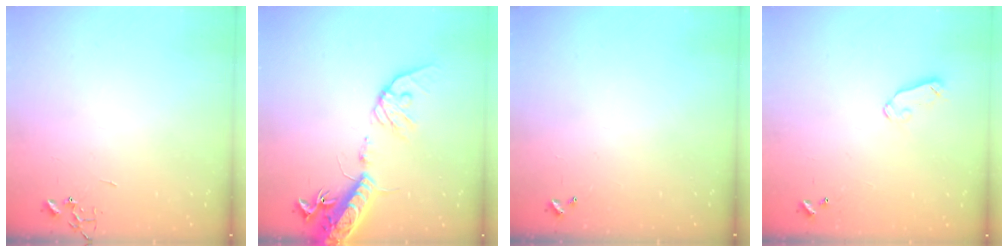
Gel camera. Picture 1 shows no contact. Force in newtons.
{"total": 18.0, "press": 17.6, "slide": 3.8}
{"total": 0.0}
{"total": 6.4, "press": 6.3, "slide": 1.0}